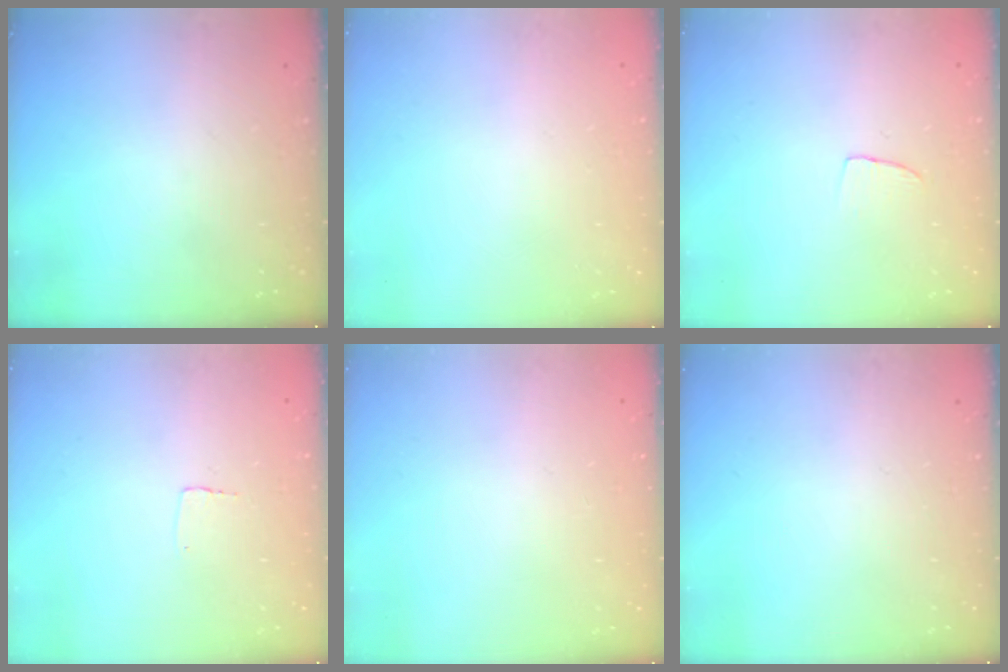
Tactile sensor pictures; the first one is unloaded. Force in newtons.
{"total": 0.0}
{"total": 3.3, "press": 3.3, "slide": 0.2}
{"total": 2.3, "press": 2.3, "slide": 0.1}
{"total": 0.0}
{"total": 0.0}